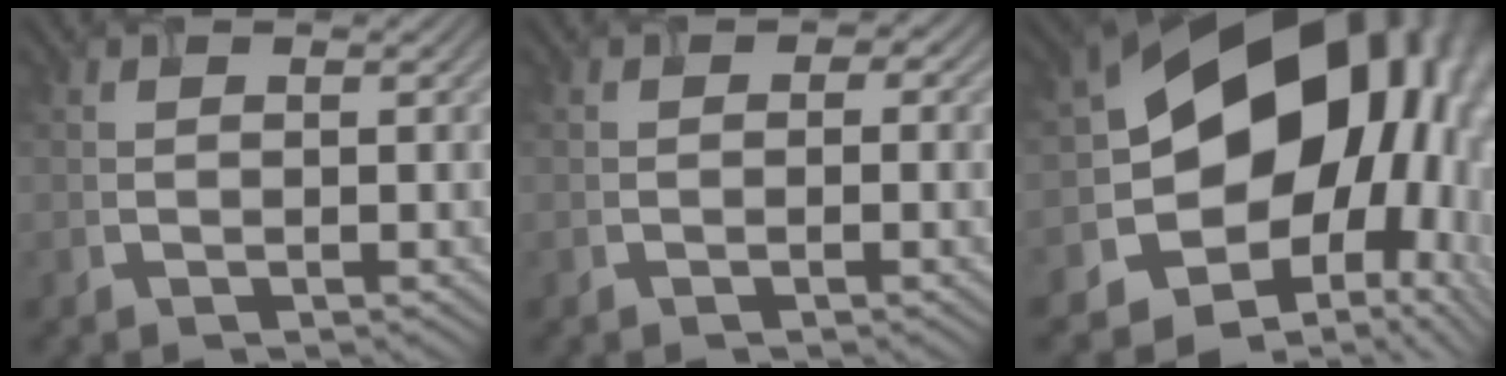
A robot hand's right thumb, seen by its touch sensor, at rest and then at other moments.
{"total": 0.9, "force": [-0.1, 0.8, 0.3], "torque": [-0.001, -0.007, -0.005]}
{"total": 20.7, "force": [0.4, 16.0, 13.1], "torque": [-0.200, -0.068, 0.059]}